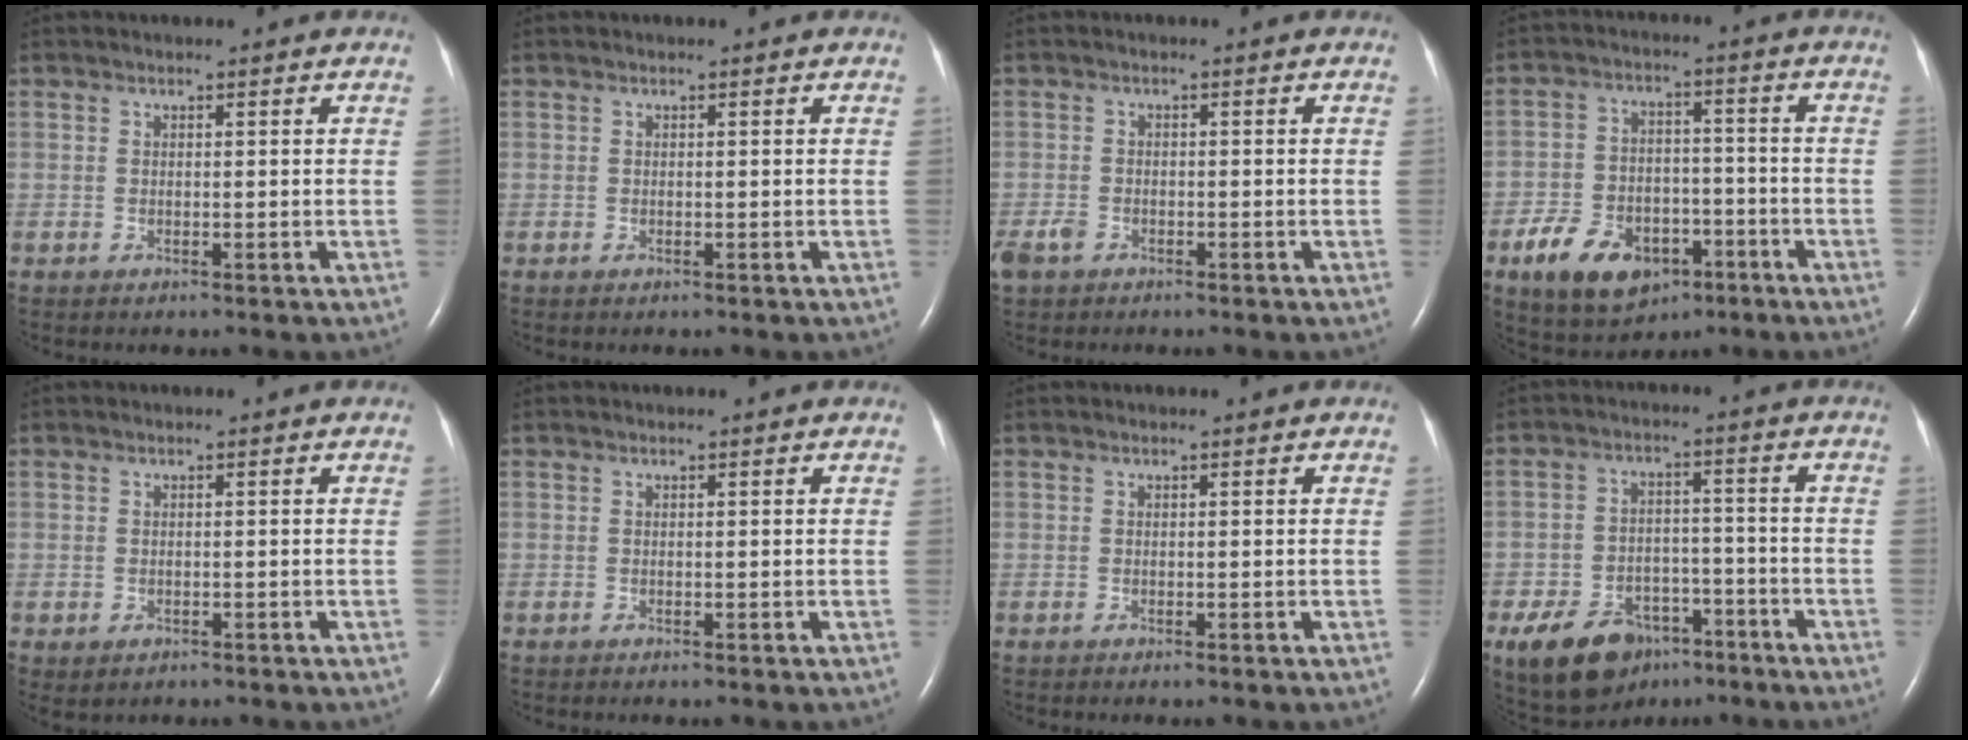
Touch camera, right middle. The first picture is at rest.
{"total": 0.0}
{"total": 2.8, "force": [-1.7, 1.8, 1.4], "torque": [-0.037, -0.001, -0.026]}
{"total": 11.6, "force": [-6.1, 7.0, 6.9], "torque": [-0.133, 0.003, -0.096]}
{"total": 1.5, "force": [-0.6, 1.1, 0.7], "torque": [-0.014, -0.001, 0.001]}
{"total": 0.0}
{"total": 0.0}
{"total": 12.3, "force": [-7.9, 7.3, 6.0], "torque": [-0.107, 0.006, -0.121]}